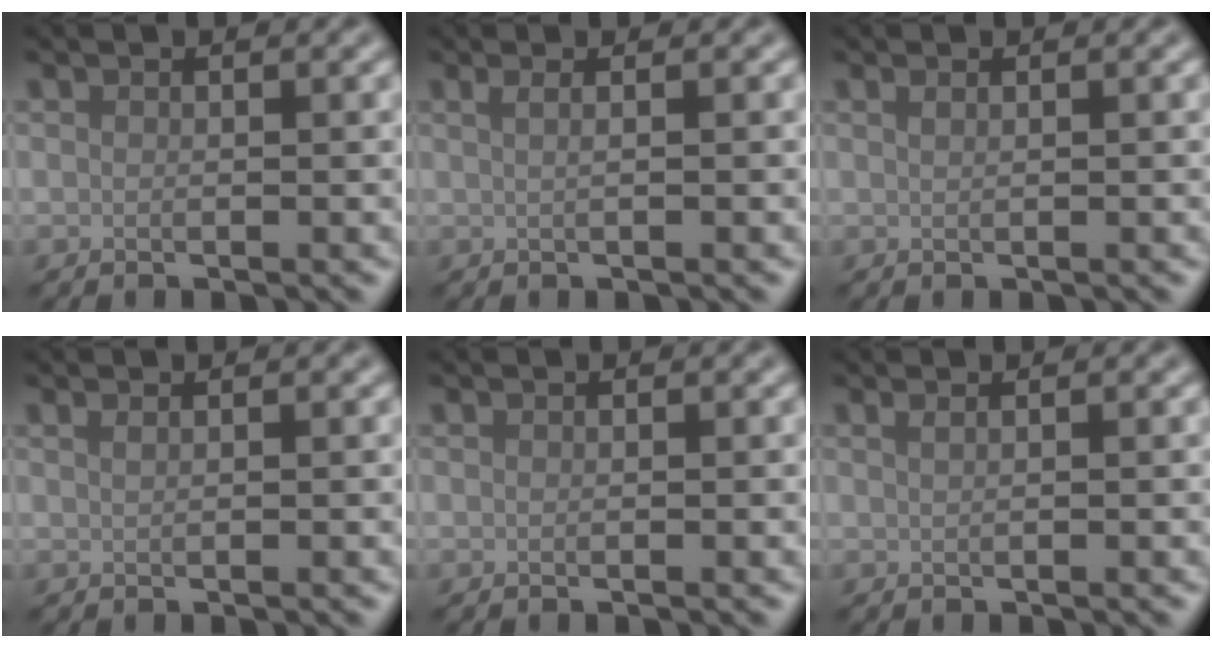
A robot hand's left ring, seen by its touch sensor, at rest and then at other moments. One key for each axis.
{"total": 2.1, "fx": 0.9, "fy": 1.1, "fz": 1.6, "tx": -0.011, "ty": 0.001, "tz": -0.011}
{"total": 0.5, "fx": 0.3, "fy": 0.2, "fz": 0.4, "tx": -0.003, "ty": 0.002, "tz": 0.005}
{"total": 1.0, "fx": 0.6, "fy": 0.5, "fz": 0.6, "tx": -0.006, "ty": -0.002, "tz": 0.004}
{"total": 0.0}
{"total": 1.5, "fx": 0.8, "fy": 0.8, "fz": 1.0, "tx": -0.002, "ty": -0.005, "tz": -0.001}